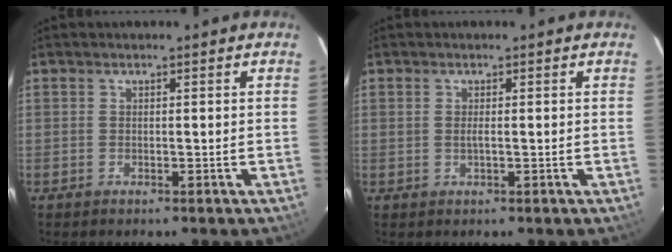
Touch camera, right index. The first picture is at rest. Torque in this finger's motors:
{"motor_torque": [-0.02, 0.10, -0.03, 0.00]}